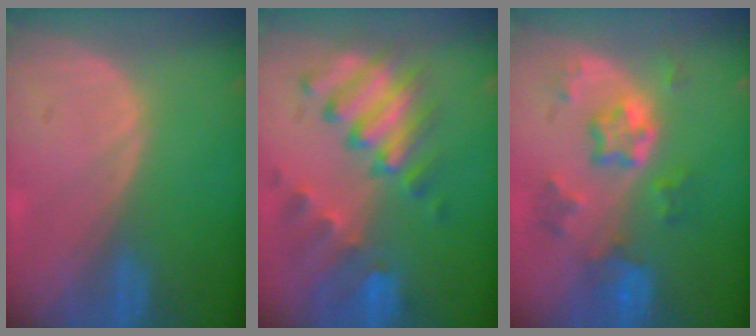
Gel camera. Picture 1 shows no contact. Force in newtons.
{"total": 10.0, "press": 8.8, "slide": 4.7}
{"total": 7.5, "press": 6.6, "slide": 3.6}